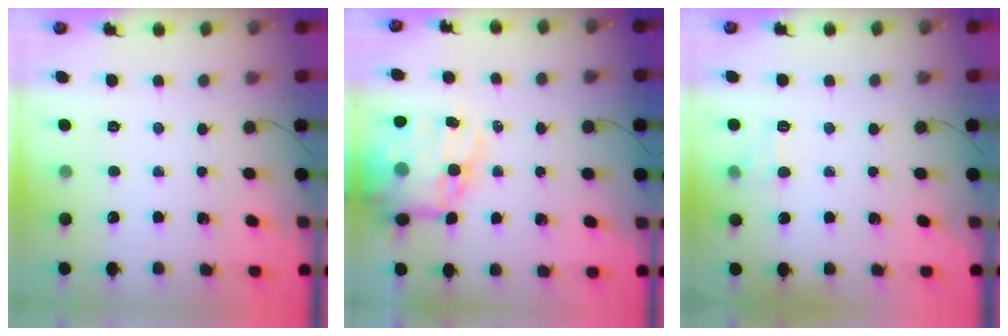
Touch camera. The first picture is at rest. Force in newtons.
{"total": 18.1, "press": 17.6, "slide": 4.2}
{"total": 6.6, "press": 6.4, "slide": 1.7}